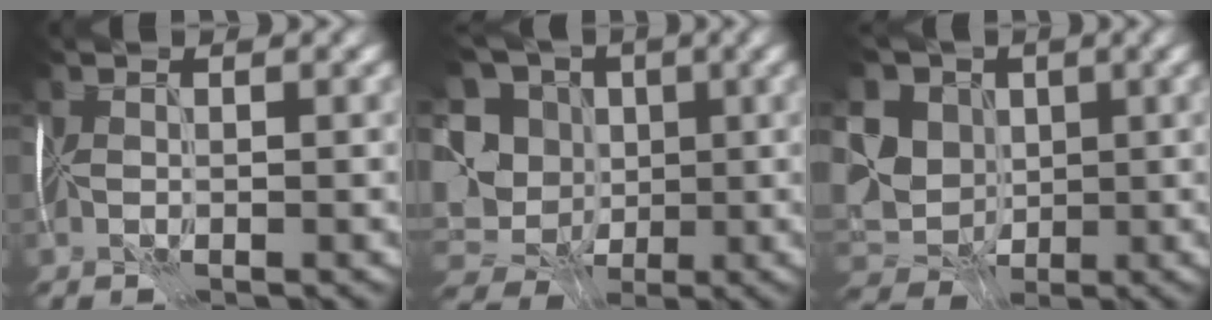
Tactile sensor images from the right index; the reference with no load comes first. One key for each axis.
{"total": 11.9, "fx": -0.7, "fy": 10.0, "fz": 6.3, "tx": -0.135, "ty": -0.008, "tz": -0.016}
{"total": 11.5, "fx": 1.7, "fy": 9.7, "fz": 5.9, "tx": -0.127, "ty": 0.018, "tz": 0.011}